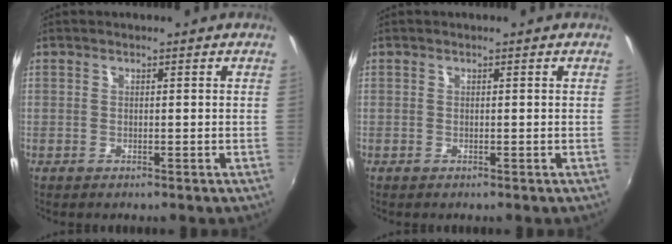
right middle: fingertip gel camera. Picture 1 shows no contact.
{"total": 0.0}